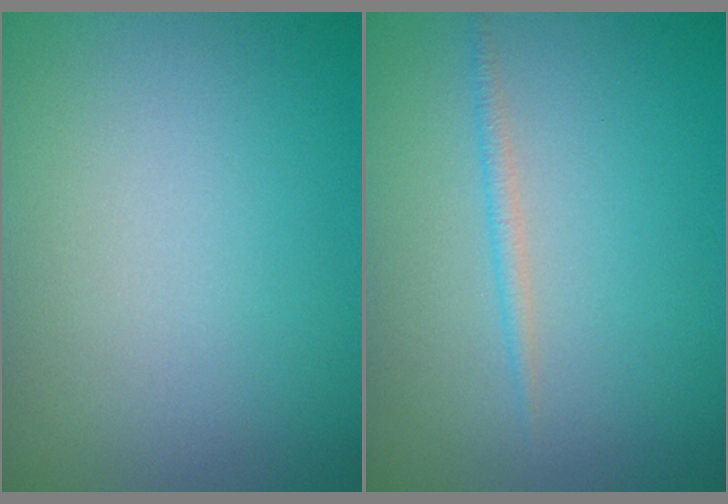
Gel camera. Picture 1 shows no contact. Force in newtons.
{"total": 0.7, "press": 0.7, "slide": 0.1}